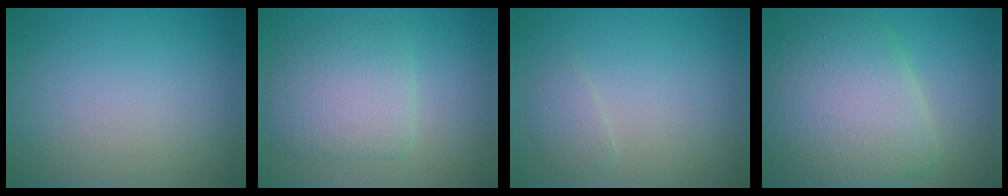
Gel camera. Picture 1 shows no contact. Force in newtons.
{"total": 4.8, "press": 4.8, "slide": 0.3}
{"total": 1.2, "press": 1.2, "slide": 0.1}
{"total": 9.0, "press": 9.0, "slide": 0.4}